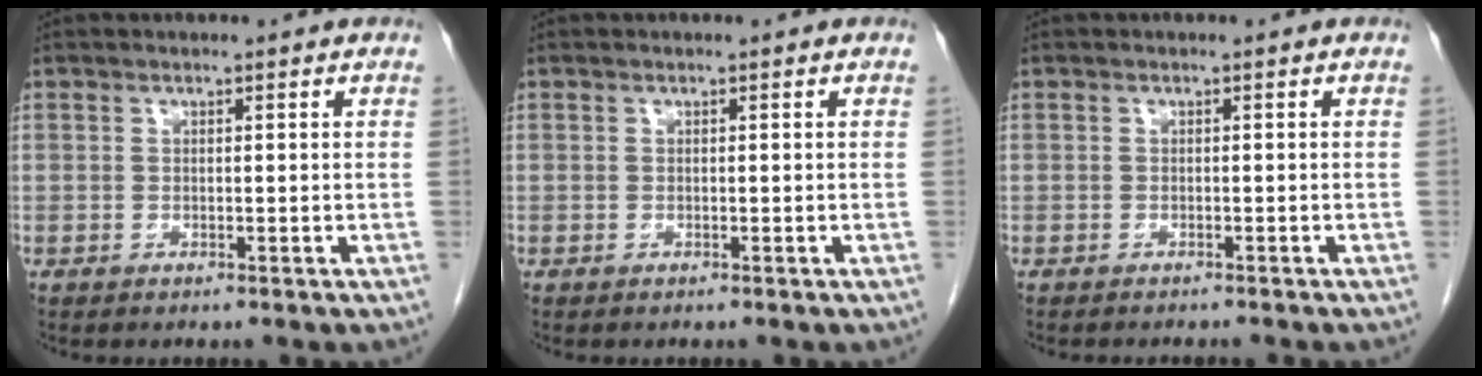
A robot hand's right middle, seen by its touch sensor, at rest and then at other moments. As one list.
[{"total": 0.0}, {"total": 3.9, "force": [-3.6, 0.3, 1.5], "torque": [-0.015, -0.004, -0.046]}]